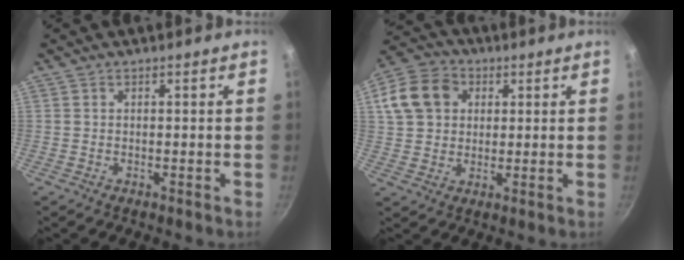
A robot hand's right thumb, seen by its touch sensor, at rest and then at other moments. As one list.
[{"total": 12.2, "force": [3.4, 9.8, 6.4], "torque": [-0.096, 0.016, 0.049]}]